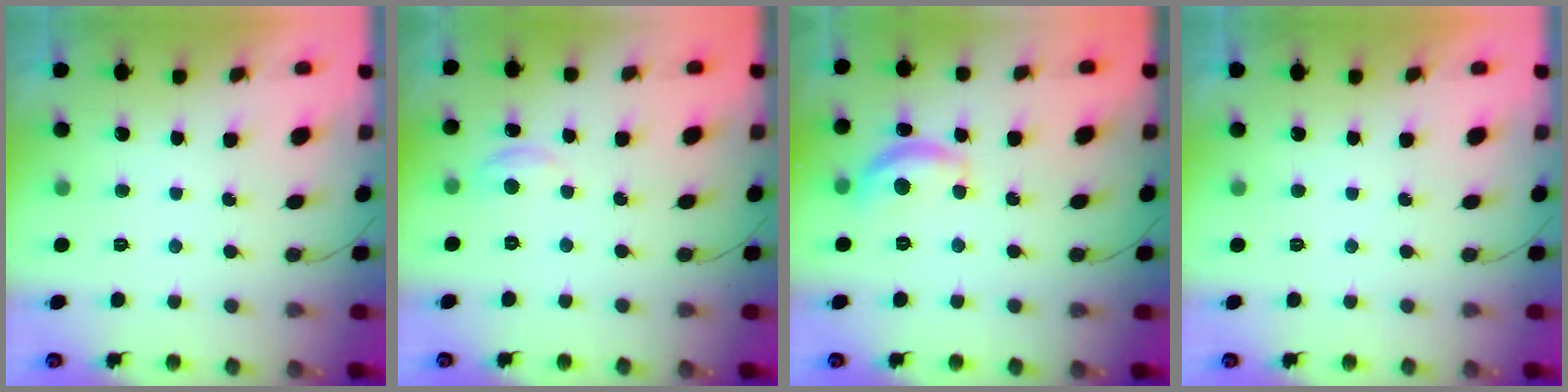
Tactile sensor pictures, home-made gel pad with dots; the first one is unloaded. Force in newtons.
{"total": 2.9, "press": 2.9, "slide": 0.3}
{"total": 11.0, "press": 11.0, "slide": 0.5}
{"total": 0.0}